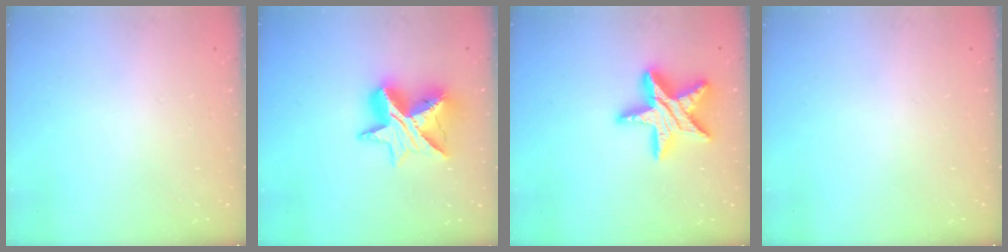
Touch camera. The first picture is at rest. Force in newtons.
{"total": 13.4, "press": 13.3, "slide": 1.0}
{"total": 19.2, "press": 19.1, "slide": 1.6}
{"total": 0.0}